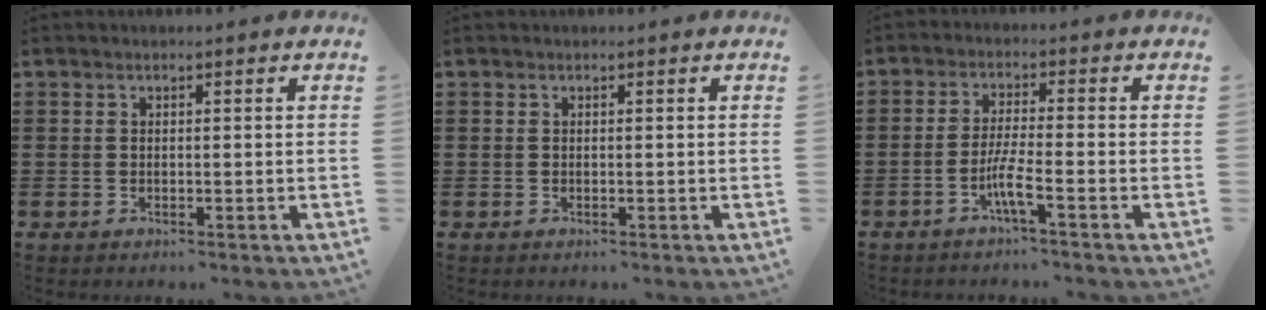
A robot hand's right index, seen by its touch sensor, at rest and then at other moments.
{"total": 0.0}
{"total": 4.6, "force": [-2.4, 0.1, 3.9], "torque": [-0.089, -0.012, -0.050]}